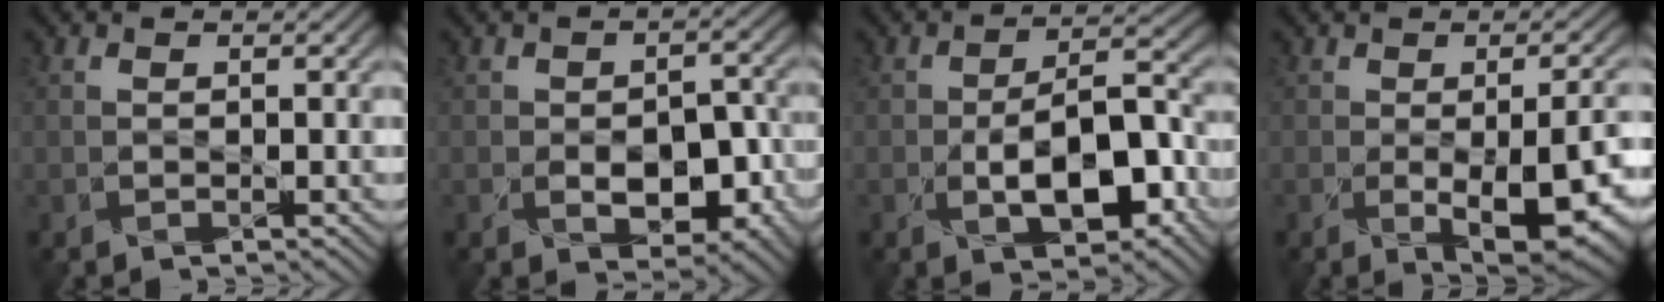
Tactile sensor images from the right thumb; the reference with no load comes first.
{"total": 7.0, "force": [-2.6, 4.7, 4.5], "torque": [-0.054, -0.010, -0.040]}
{"total": 9.0, "force": [-3.4, 4.3, 7.2], "torque": [-0.111, -0.003, -0.058]}
{"total": 9.6, "force": [-2.9, 4.7, 7.9], "torque": [-0.107, -0.032, -0.026]}